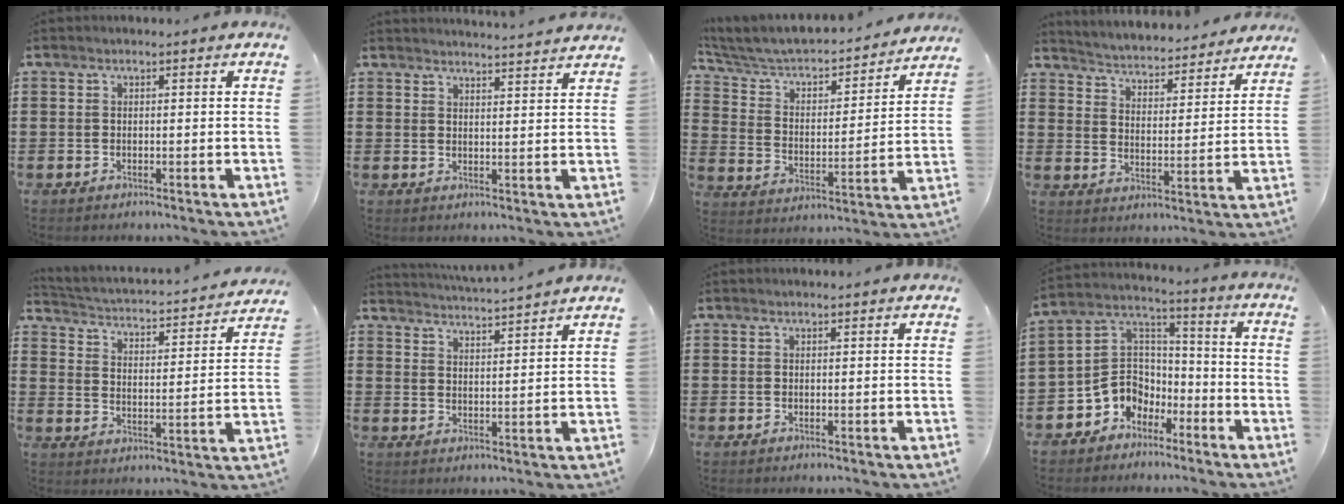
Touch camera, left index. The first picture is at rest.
{"total": 2.9, "force": [2.9, -0.6, 0.0], "torque": [-0.008, -0.018, 0.052]}
{"total": 4.8, "force": [4.2, 1.7, 1.4], "torque": [-0.053, -0.038, 0.064]}
{"total": 3.8, "force": [3.8, -0.3, -0.2], "torque": [-0.020, -0.039, 0.058]}
{"total": 1.8, "force": [1.7, 0.0, 0.3], "torque": [-0.026, -0.028, 0.016]}
{"total": 3.7, "force": [3.6, -0.9, 0.1], "torque": [-0.018, -0.025, 0.061]}
{"total": 0.5, "force": [0.5, -0.1, 0.3], "torque": [-0.006, -0.001, 0.010]}
{"total": 6.4, "force": [-3.3, 5.4, 0.8], "torque": [-0.049, 0.001, -0.070]}